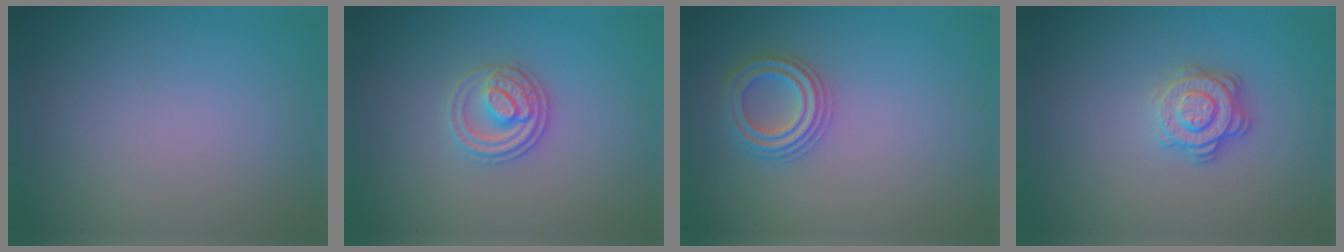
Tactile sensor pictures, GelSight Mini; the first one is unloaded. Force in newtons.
{"total": 3.2, "press": 2.9, "slide": 1.2}
{"total": 2.9, "press": 2.9, "slide": 0.5}
{"total": 2.9, "press": 2.8, "slide": 0.9}